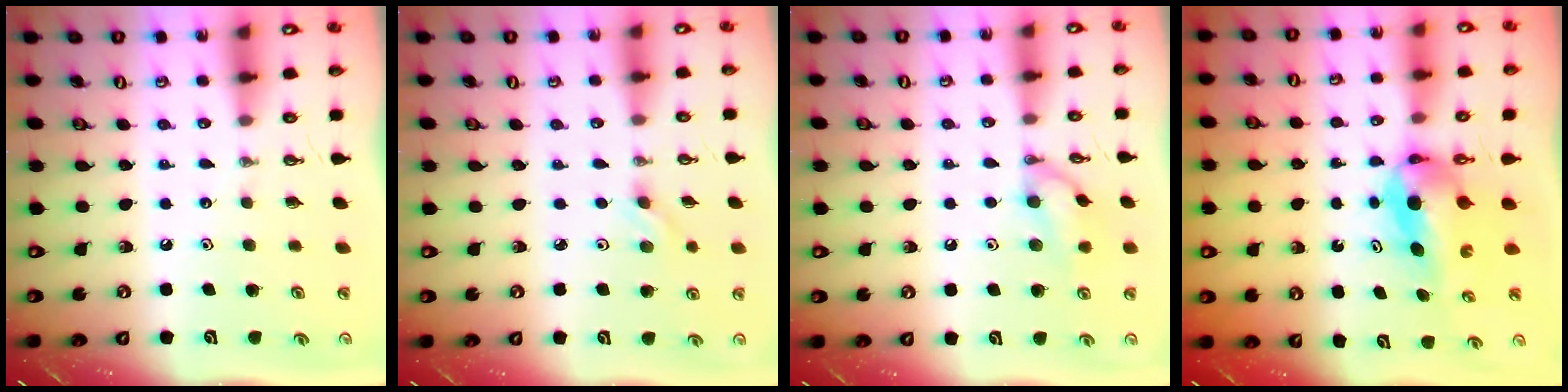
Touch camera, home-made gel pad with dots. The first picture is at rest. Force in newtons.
{"total": 3.0, "press": 2.6, "slide": 1.5}
{"total": 10.7, "press": 10.7, "slide": 0.3}
{"total": 5.6, "press": 5.1, "slide": 2.3}